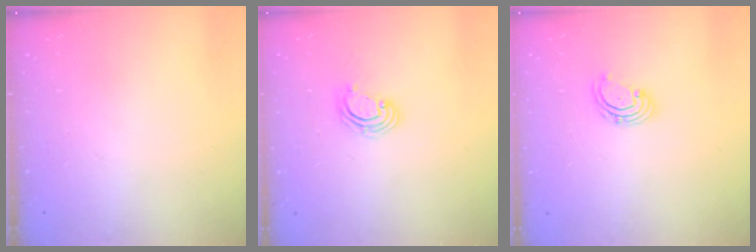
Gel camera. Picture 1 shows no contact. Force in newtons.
{"total": 3.6, "press": 3.6, "slide": 0.3}
{"total": 2.7, "press": 2.7, "slide": 0.6}